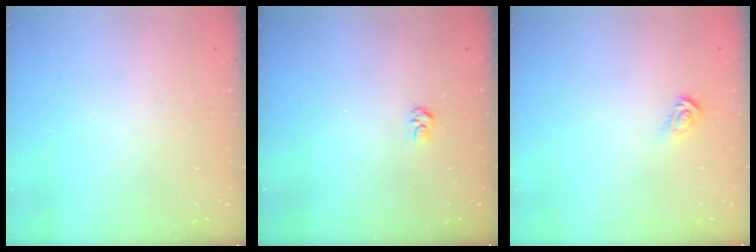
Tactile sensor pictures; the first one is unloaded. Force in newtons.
{"total": 3.5, "press": 3.5, "slide": 0.4}
{"total": 4.3, "press": 4.3, "slide": 0.2}